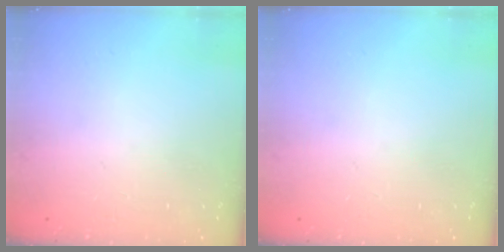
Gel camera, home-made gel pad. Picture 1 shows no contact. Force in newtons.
{"total": 0.0}